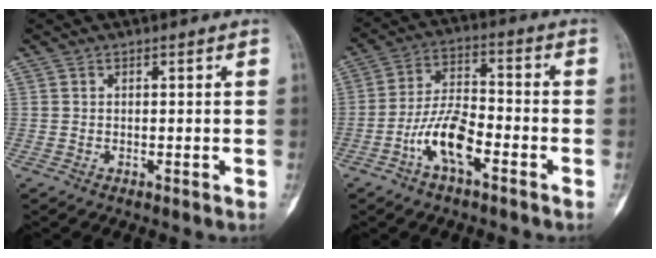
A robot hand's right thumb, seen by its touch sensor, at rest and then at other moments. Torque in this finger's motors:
{"motor_torque": [1.55, 1.23, 0.84, -0.64, 0.12]}